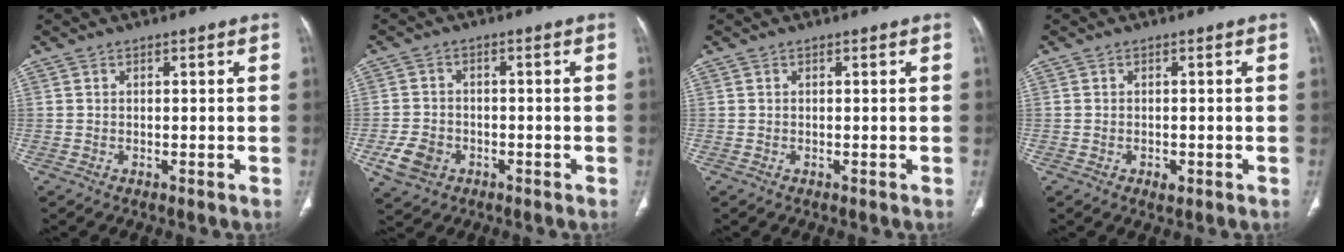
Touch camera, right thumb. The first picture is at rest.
{"total": 5.8, "force": [-2.4, 4.5, 2.7], "torque": [-0.051, 0.011, -0.037]}
{"total": 0.0}
{"total": 1.4, "force": [-0.5, 0.9, 0.9], "torque": [-0.014, -0.001, -0.005]}